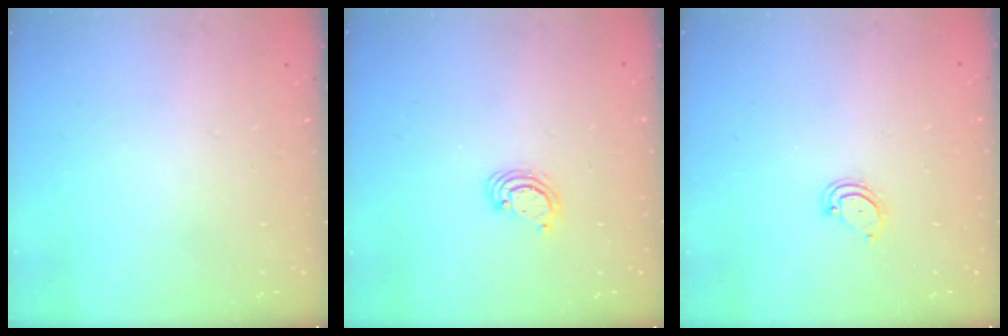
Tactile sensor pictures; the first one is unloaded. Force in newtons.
{"total": 3.5, "press": 3.5, "slide": 0.3}
{"total": 3.5, "press": 3.5, "slide": 0.3}